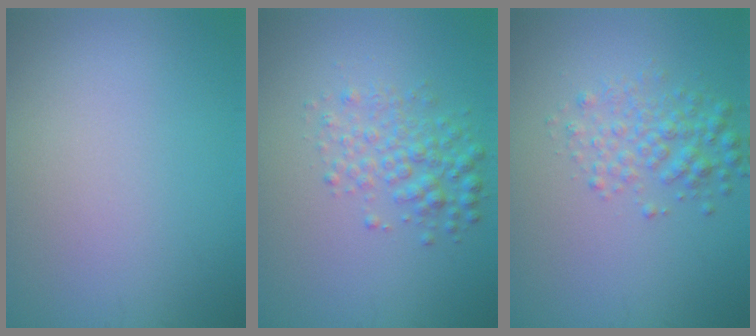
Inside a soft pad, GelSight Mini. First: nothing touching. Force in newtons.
{"total": 3.0, "press": 3.0, "slide": 0.1}
{"total": 2.8, "press": 2.8, "slide": 0.0}